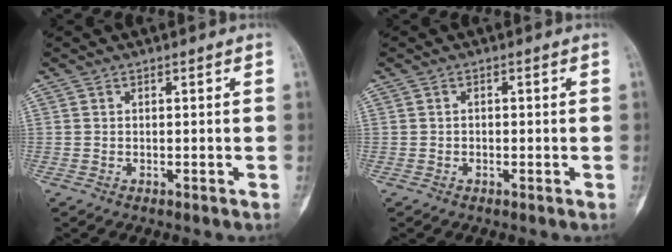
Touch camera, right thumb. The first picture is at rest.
{"total": 0.7, "force": [-0.1, 0.6, 0.4], "torque": [-0.002, 0.002, -0.005]}